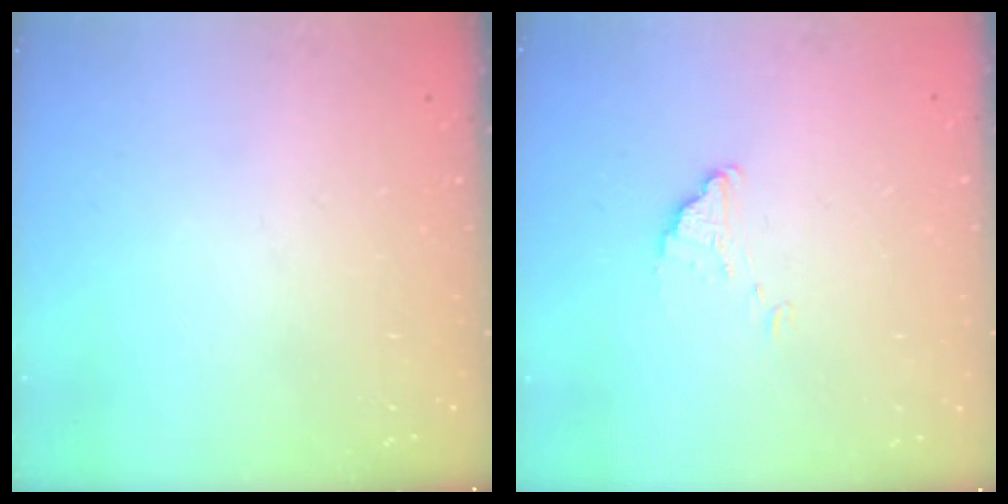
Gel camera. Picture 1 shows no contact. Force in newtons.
{"total": 1.5, "press": 1.5, "slide": 0.1}